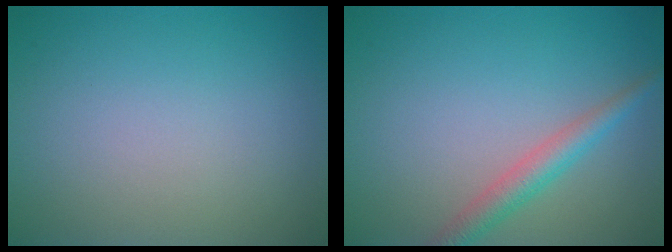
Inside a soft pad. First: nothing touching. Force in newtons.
{"total": 2.7, "press": 2.7, "slide": 0.2}